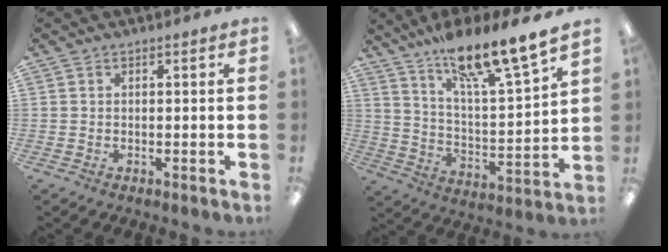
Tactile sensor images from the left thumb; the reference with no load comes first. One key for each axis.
{"total": 16.6, "fx": 14.0, "fy": 1.4, "fz": 8.7, "tx": -0.147, "ty": -0.098, "tz": 0.229}